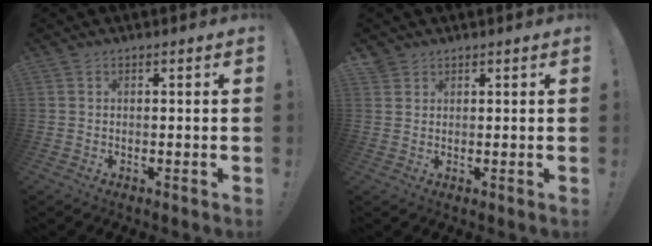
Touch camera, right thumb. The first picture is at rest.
{"total": 1.9, "force": [1.6, 1.0, 0.1], "torque": [0.001, -0.010, 0.030]}